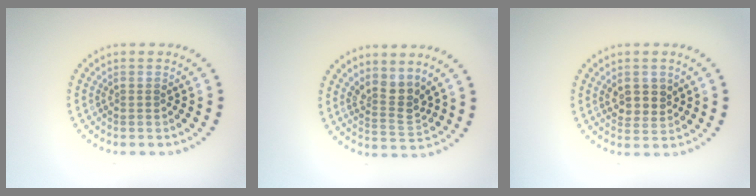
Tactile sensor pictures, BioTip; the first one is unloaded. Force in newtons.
{"total": 2.7, "press": 2.0, "slide": 1.9}
{"total": 2.5, "press": 2.3, "slide": 1.0}